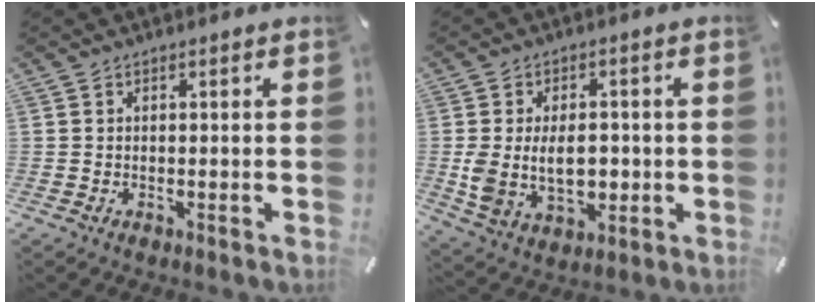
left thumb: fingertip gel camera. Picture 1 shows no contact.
{"total": 10.9, "force": [-0.3, 7.6, 7.8], "torque": [-0.139, -0.004, -0.006]}